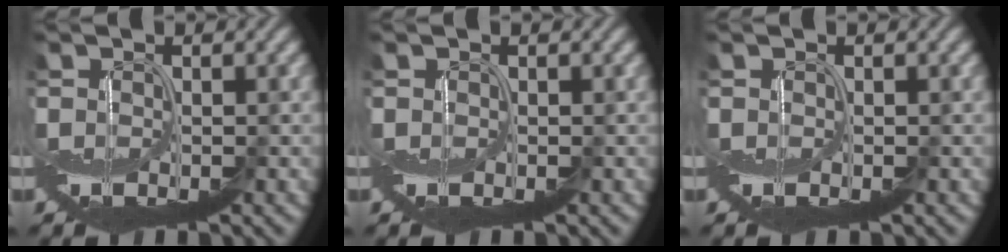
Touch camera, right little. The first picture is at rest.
{"total": 0.0}
{"total": 0.0}